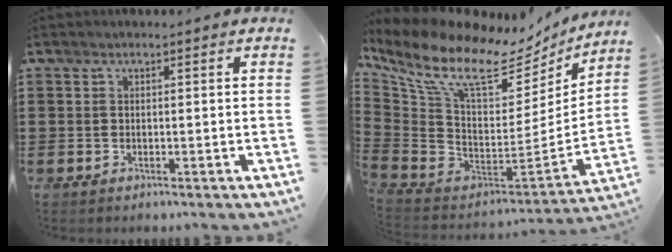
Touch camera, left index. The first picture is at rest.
{"total": 12.9, "force": [8.4, 4.9, 8.4], "torque": [-0.201, -0.063, 0.138]}